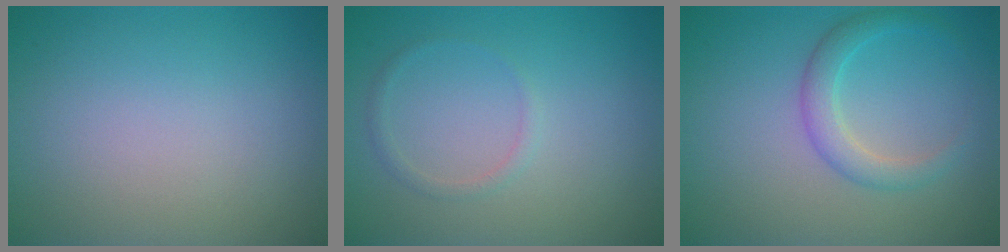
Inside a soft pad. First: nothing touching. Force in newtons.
{"total": 0.9, "press": 0.9, "slide": 0.1}
{"total": 2.5, "press": 2.5, "slide": 0.0}